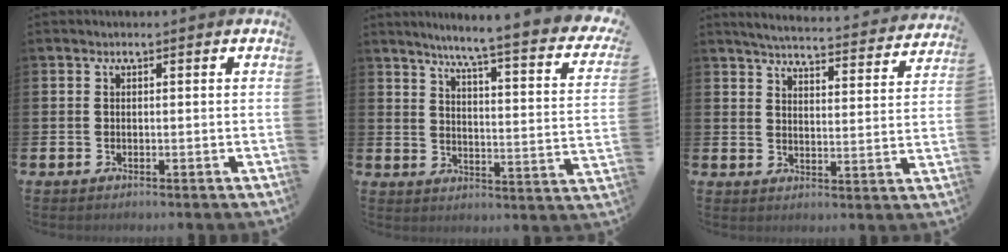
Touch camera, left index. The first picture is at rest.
{"total": 5.9, "force": [4.9, -0.1, 3.3], "torque": [-0.072, -0.052, 0.070]}
{"total": 5.1, "force": [5.0, 0.3, 1.1], "torque": [-0.036, -0.041, 0.083]}